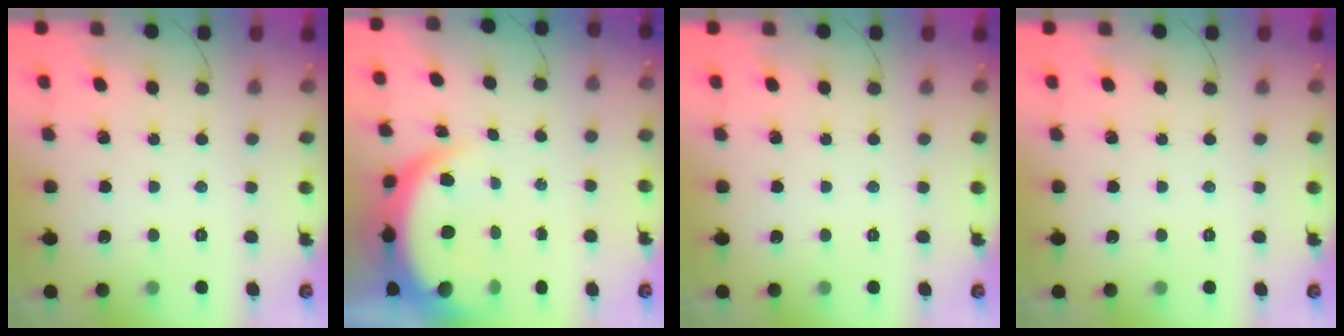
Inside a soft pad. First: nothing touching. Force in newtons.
{"total": 6.9, "press": 6.9, "slide": 0.9}
{"total": 0.0}
{"total": 0.0}